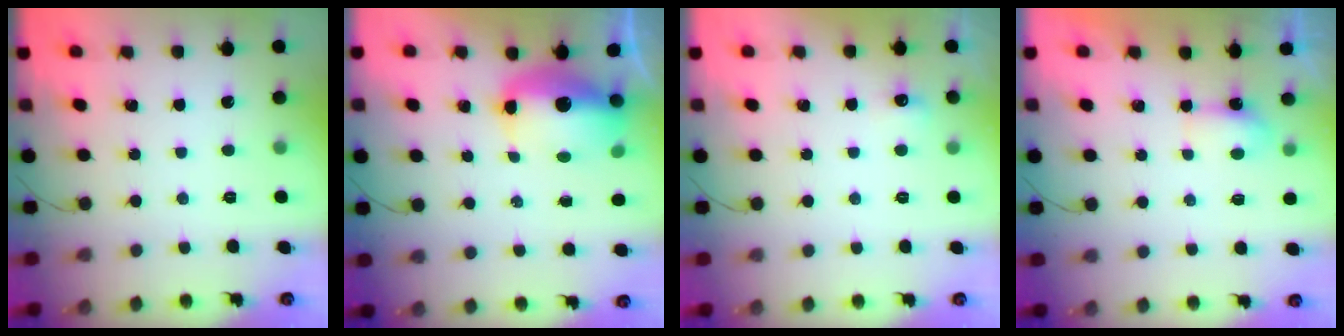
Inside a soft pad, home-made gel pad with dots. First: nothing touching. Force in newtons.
{"total": 12.4, "press": 12.1, "slide": 2.7}
{"total": 11.4, "press": 3.9, "slide": 10.8}
{"total": 3.6, "press": 3.6, "slide": 0.7}